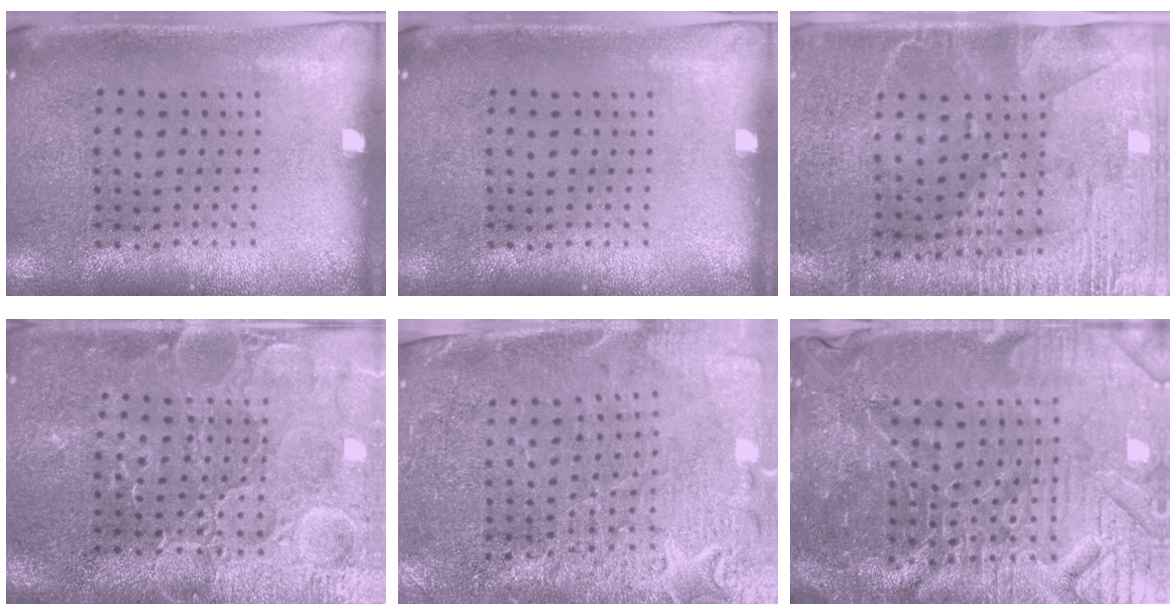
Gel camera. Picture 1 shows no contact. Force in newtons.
{"total": 0.0}
{"total": 3.0, "press": 2.7, "slide": 1.3}
{"total": 3.6, "press": 3.5, "slide": 0.8}
{"total": 3.3, "press": 3.1, "slide": 1.1}
{"total": 6.1, "press": 5.6, "slide": 2.4}